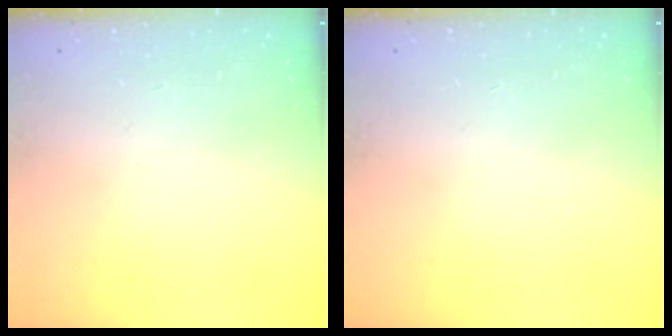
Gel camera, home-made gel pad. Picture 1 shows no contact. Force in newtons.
{"total": 0.0}